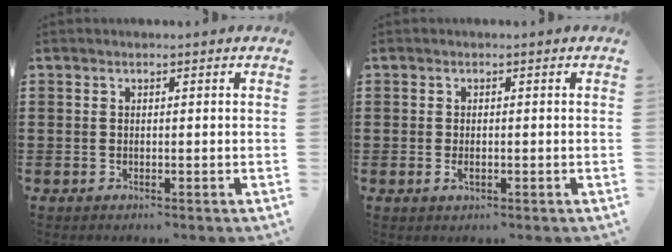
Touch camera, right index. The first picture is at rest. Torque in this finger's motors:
{"motor_torque": [0.98, 1.16, 0.14, 0.03]}